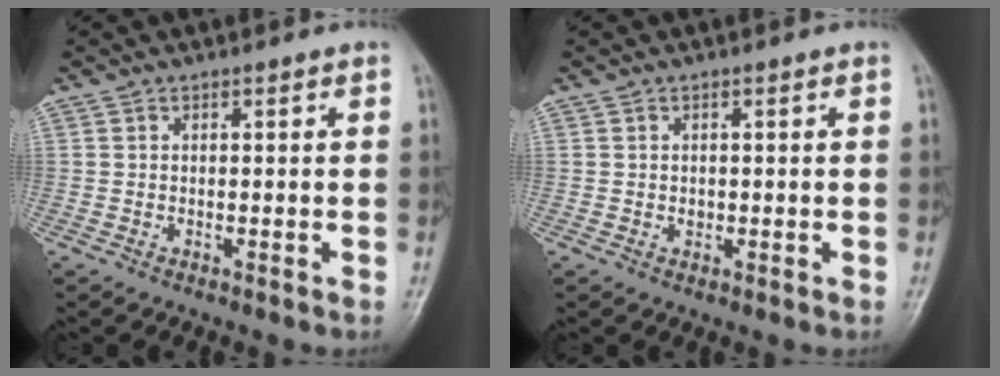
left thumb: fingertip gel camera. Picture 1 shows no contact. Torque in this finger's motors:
{"motor_torque": [-0.03, -0.01, 0.05, 0.00, -0.03]}